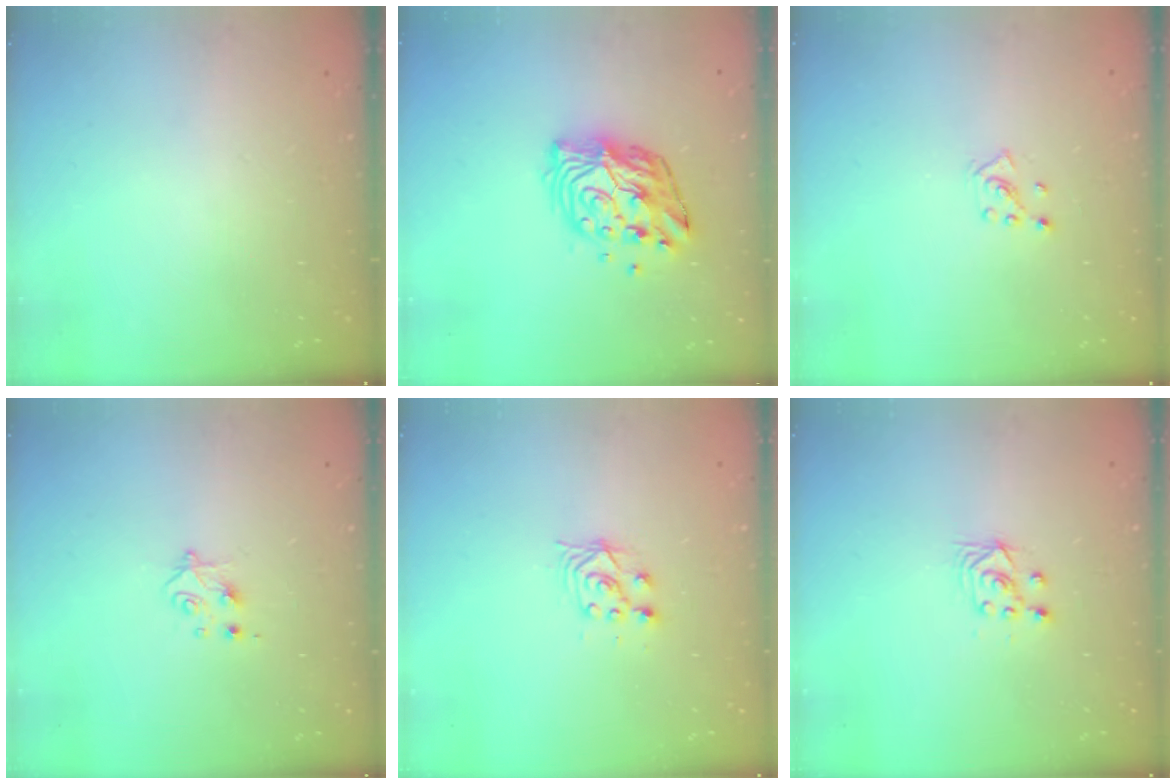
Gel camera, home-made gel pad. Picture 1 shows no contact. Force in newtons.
{"total": 11.7, "press": 11.7, "slide": 1.1}
{"total": 2.8, "press": 2.8, "slide": 0.2}
{"total": 4.1, "press": 4.1, "slide": 0.5}
{"total": 4.0, "press": 4.0, "slide": 0.7}
{"total": 3.5, "press": 3.2, "slide": 1.3}